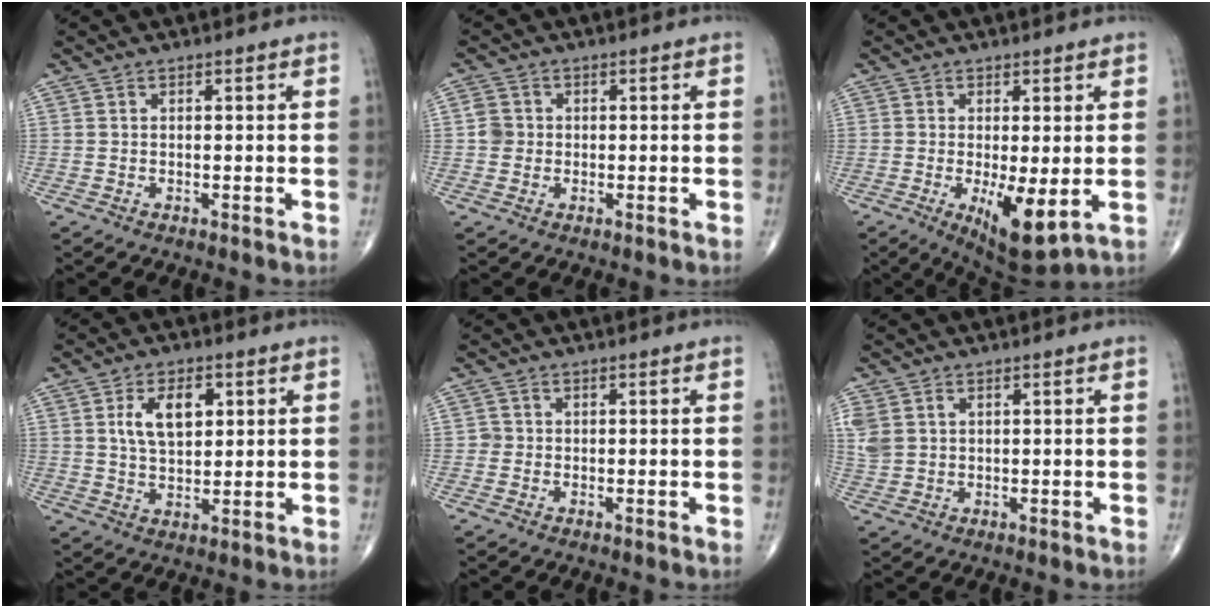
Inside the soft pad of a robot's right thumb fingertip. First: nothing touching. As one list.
[{"total": 2.8, "force": [0.0, 2.6, 0.9], "torque": [0.000, 0.005, -0.003]}, {"total": 8.8, "force": [-1.8, 2.9, 8.1], "torque": [-0.128, -0.025, -0.021]}, {"total": 8.2, "force": [2.5, 4.6, 6.4], "torque": [-0.097, -0.008, 0.047]}, {"total": 1.1, "force": [-0.1, 1.1, 0.1], "torque": [0.006, 0.004, -0.003]}, {"total": 6.6, "force": [1.9, 5.1, 3.6], "torque": [-0.101, 0.005, 0.050]}]